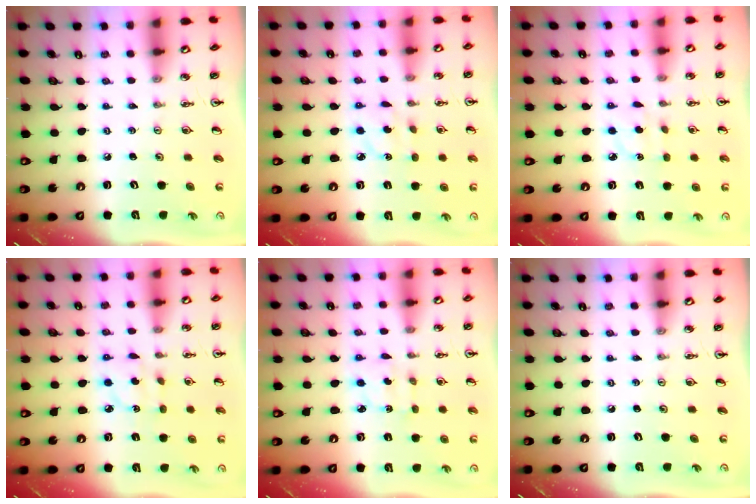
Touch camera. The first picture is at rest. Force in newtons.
{"total": 3.9, "press": 3.8, "slide": 1.0}
{"total": 5.2, "press": 5.2, "slide": 0.5}
{"total": 5.2, "press": 5.1, "slide": 0.4}
{"total": 2.3, "press": 2.3, "slide": 0.2}
{"total": 0.0}